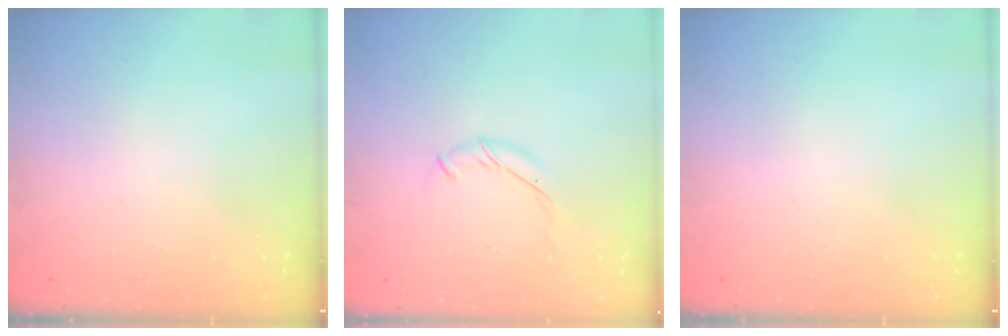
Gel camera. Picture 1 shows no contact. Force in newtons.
{"total": 6.6, "press": 6.5, "slide": 1.4}
{"total": 0.0}